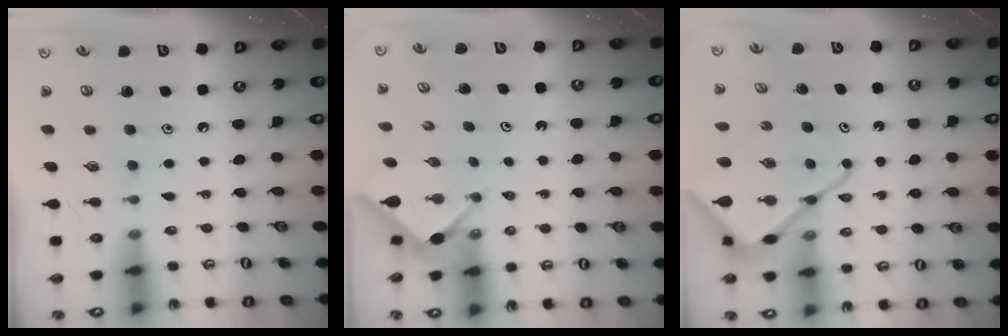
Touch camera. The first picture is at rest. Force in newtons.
{"total": 3.0, "press": 3.0, "slide": 0.3}
{"total": 12.2, "press": 12.1, "slide": 1.4}